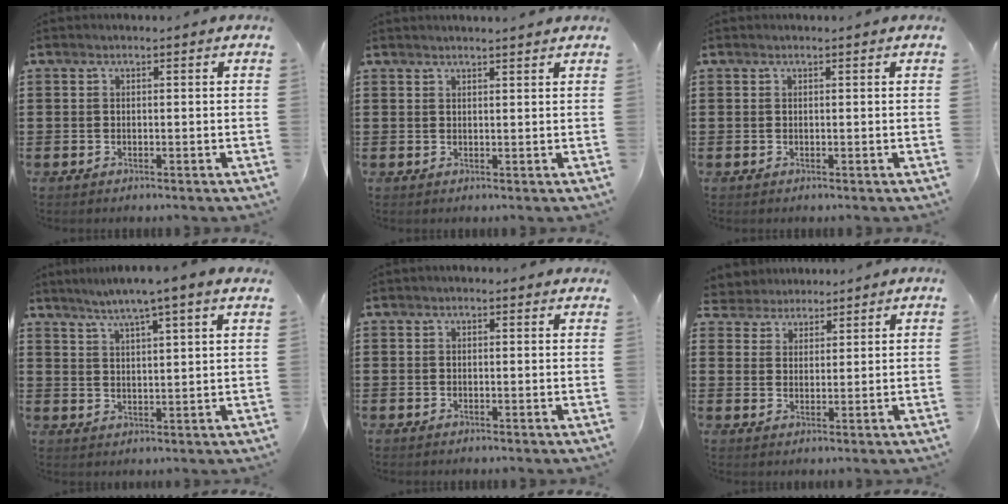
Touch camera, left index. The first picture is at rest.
{"total": 1.4, "force": [1.3, -0.1, 0.4], "torque": [-0.009, 0.000, 0.025]}
{"total": 0.0}
{"total": 4.7, "force": [3.8, -0.6, 2.7], "torque": [-0.064, -0.015, 0.063]}
{"total": 0.7, "force": [0.5, 0.4, 0.4], "torque": [-0.009, 0.005, 0.008]}
{"total": 3.6, "force": [3.2, 1.5, -0.5], "torque": [-0.008, -0.006, 0.059]}